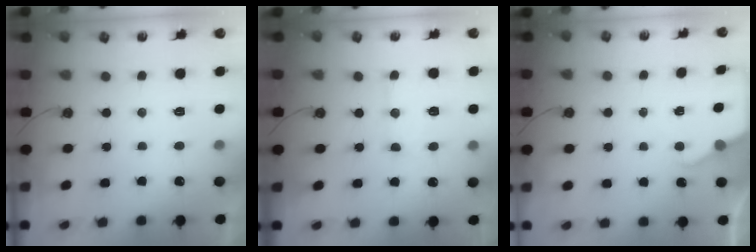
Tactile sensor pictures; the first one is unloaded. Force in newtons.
{"total": 9.3, "press": 9.3, "slide": 0.8}
{"total": 2.7, "press": 2.7, "slide": 0.2}